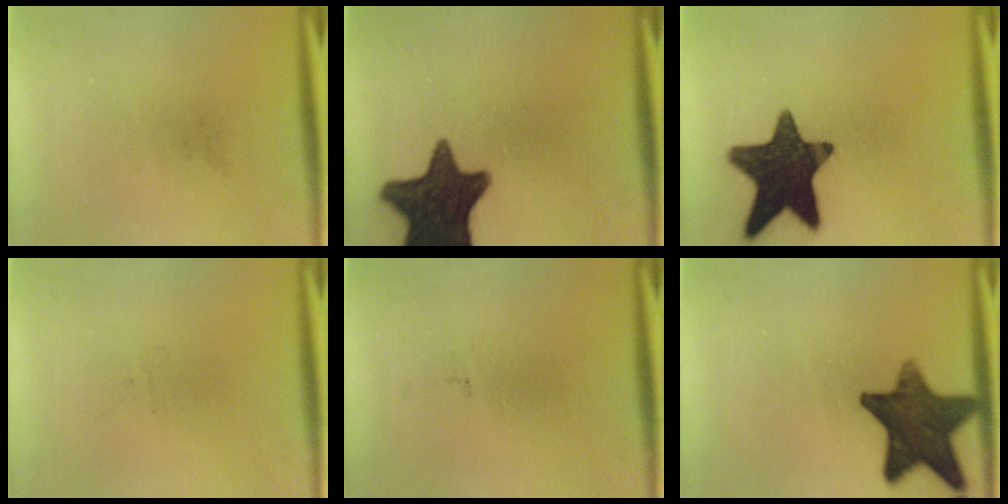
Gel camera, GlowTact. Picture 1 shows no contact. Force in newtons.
{"total": 15.9}
{"total": 17.0}
{"total": 0.0}
{"total": 0.0}
{"total": 14.0}